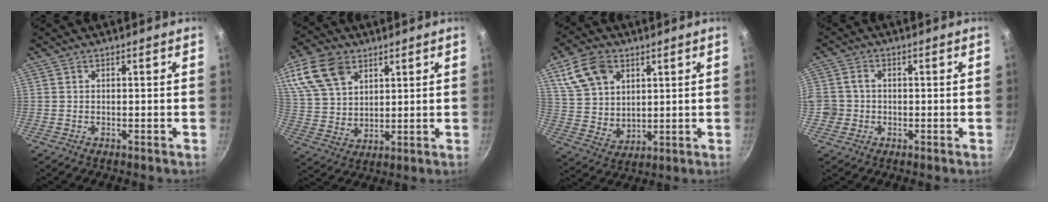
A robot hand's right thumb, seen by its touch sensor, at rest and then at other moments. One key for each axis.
{"total": 14.9, "fx": 7.5, "fy": 9.9, "fz": 8.3, "tx": -0.159, "ty": -0.012, "tz": 0.150}
{"total": 12.5, "fx": 5.5, "fy": 8.7, "fz": 7.1, "tx": -0.118, "ty": -0.017, "tz": 0.116}
{"total": 4.6, "fx": -1.0, "fy": 4.2, "fz": 1.6, "tx": -0.018, "ty": 0.012, "tz": -0.020}